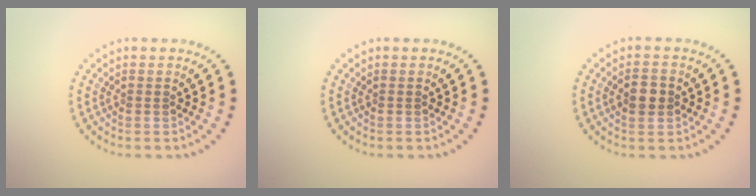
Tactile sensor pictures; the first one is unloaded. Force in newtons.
{"total": 0.0}
{"total": 2.7, "press": 2.7, "slide": 0.1}